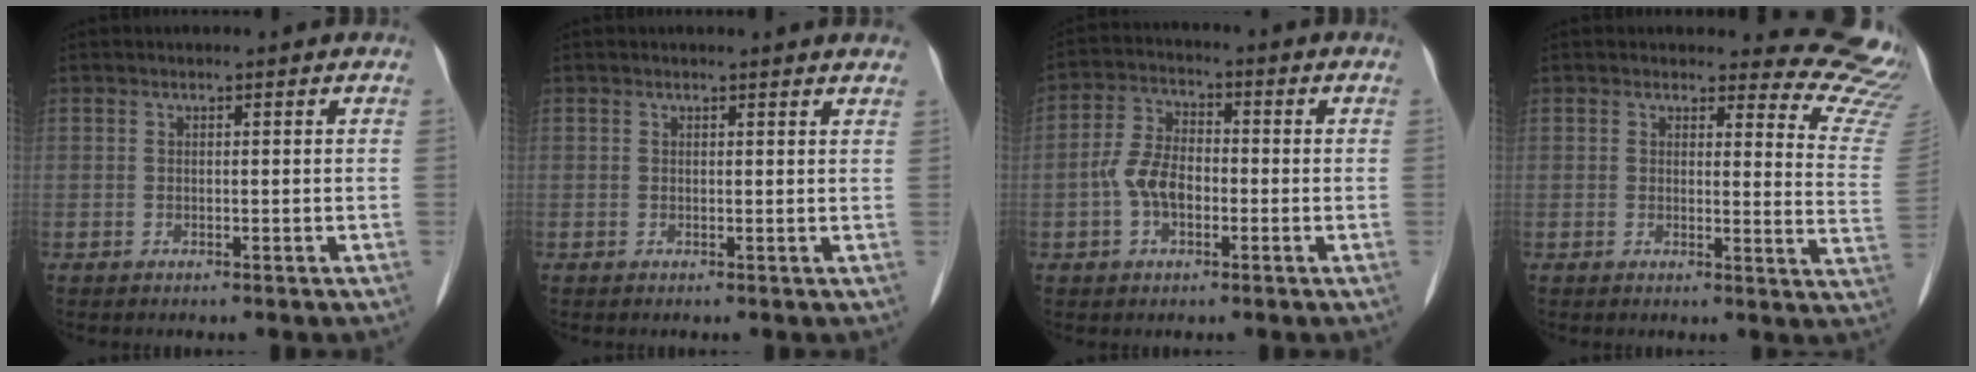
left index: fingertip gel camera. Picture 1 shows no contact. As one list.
[{"total": 3.3, "force": [3.2, 0.2, 0.8], "torque": [-0.016, 0.001, 0.019]}, {"total": 6.4, "force": [-1.5, 3.7, 4.9], "torque": [-0.109, 0.016, -0.032]}, {"total": 11.8, "force": [11.7, 1.6, 0.2], "torque": [0.036, -0.126, 0.084]}]